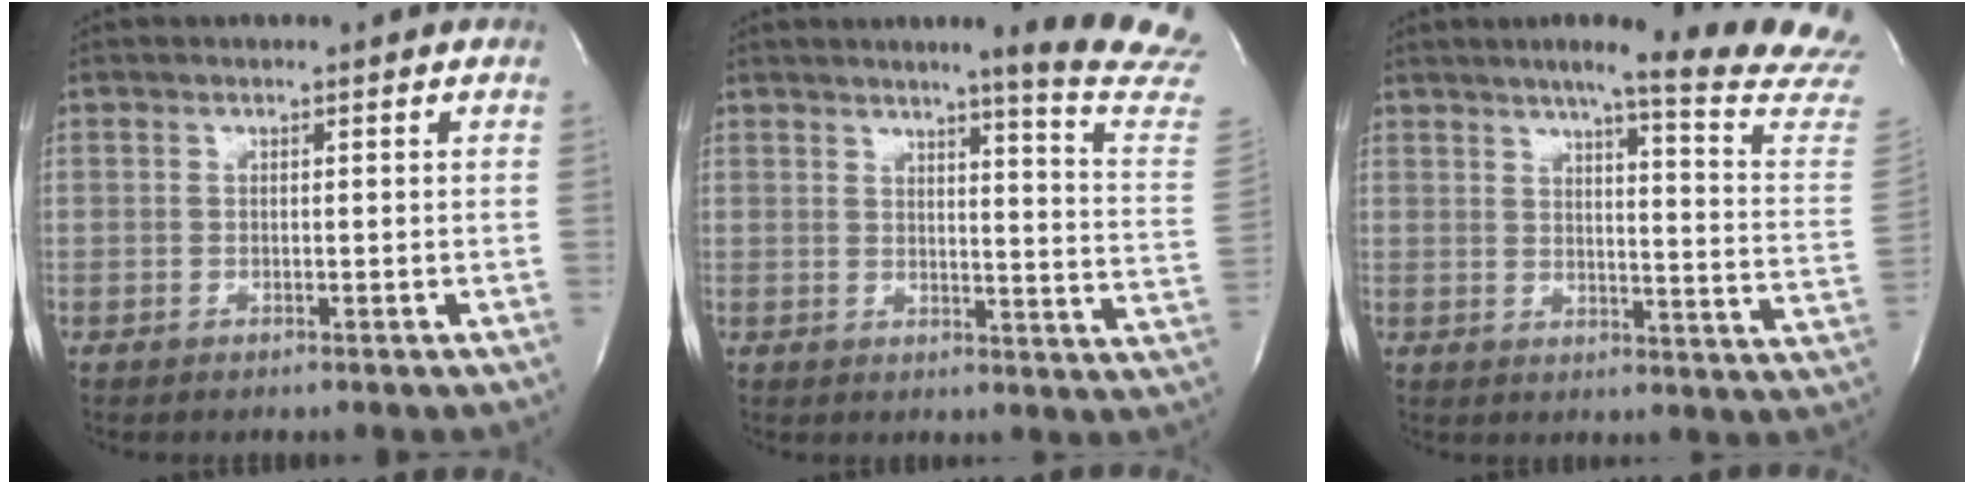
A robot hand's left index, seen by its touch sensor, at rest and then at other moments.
{"total": 14.0, "force": [12.0, -2.2, 6.8], "torque": [-0.087, -0.099, 0.127]}
{"total": 19.7, "force": [17.2, -1.7, 9.6], "torque": [-0.131, -0.094, 0.198]}